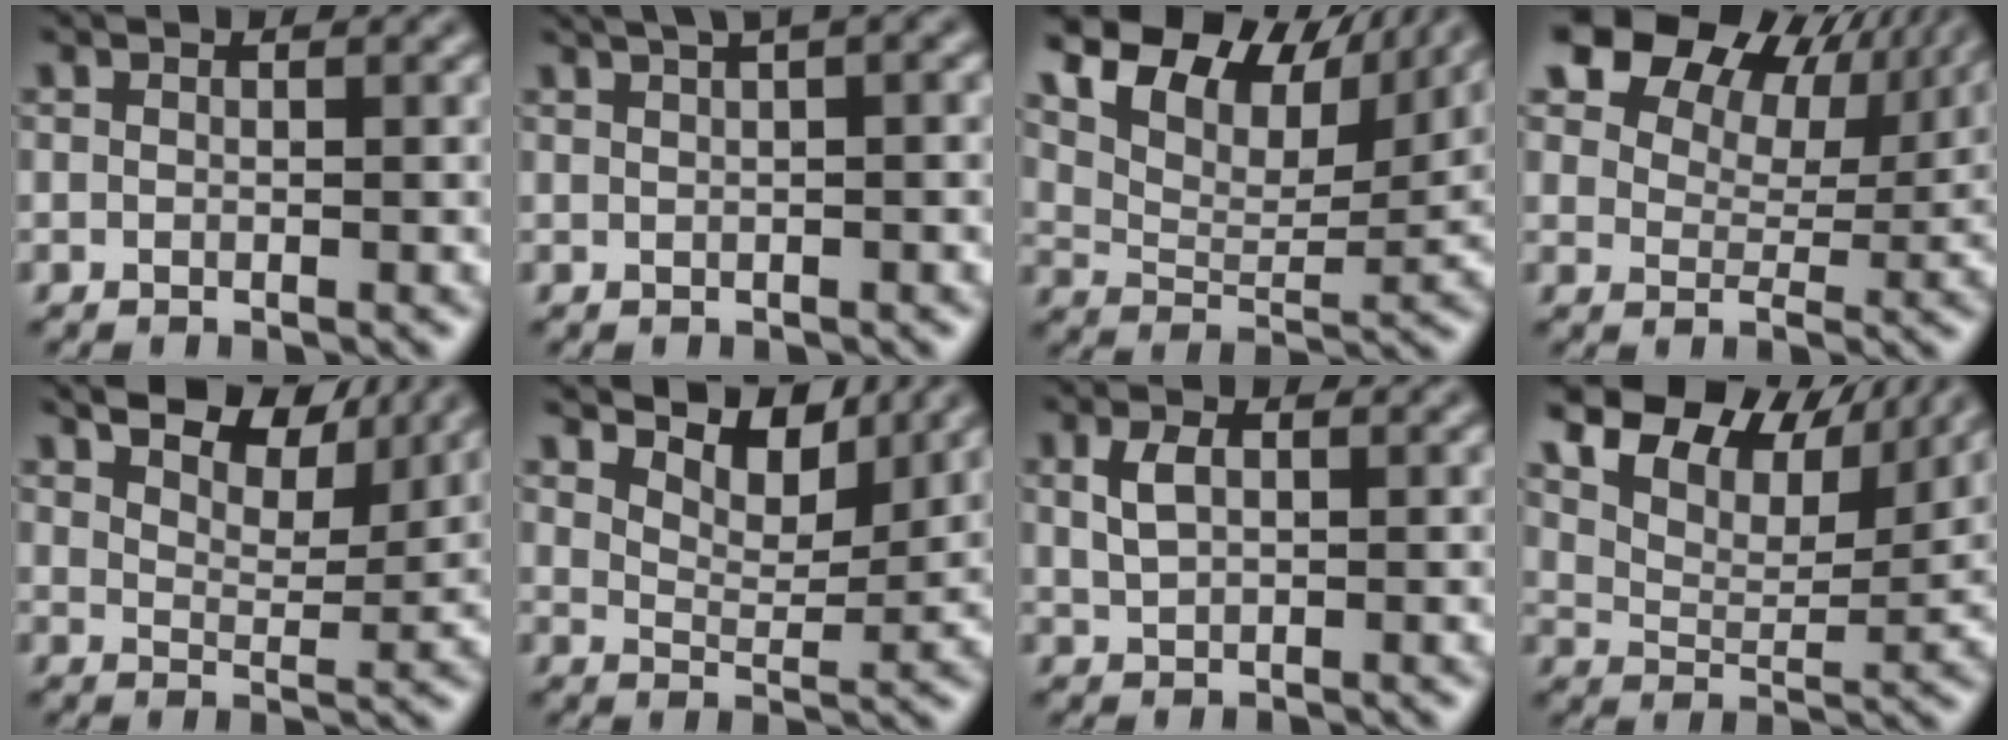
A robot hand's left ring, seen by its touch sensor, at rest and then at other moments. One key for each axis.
{"total": 5.7, "fx": 3.3, "fy": 2.1, "fz": 4.2, "tx": -0.045, "ty": 0.032, "tz": 0.032}
{"total": 13.9, "fx": 9.9, "fy": 6.4, "fz": 7.3, "tx": -0.159, "ty": 0.031, "tz": 0.153}
{"total": 13.0, "fx": 8.2, "fy": 7.4, "fz": 6.9, "tx": -0.132, "ty": 0.036, "tz": 0.127}
{"total": 7.6, "fx": 6.0, "fy": 2.7, "fz": 3.8, "tx": -0.056, "ty": 0.006, "tz": 0.071}
{"total": 5.6, "fx": 4.8, "fy": 1.5, "fz": 2.4, "tx": -0.048, "ty": -0.003, "tz": 0.063}
{"total": 2.5, "fx": 0.9, "fy": 1.5, "fz": 1.8, "tx": -0.043, "ty": 0.002, "tz": 0.018}
{"total": 13.2, "fx": 10.2, "fy": 5.6, "fz": 6.3, "tx": -0.143, "ty": 0.018, "tz": 0.163}